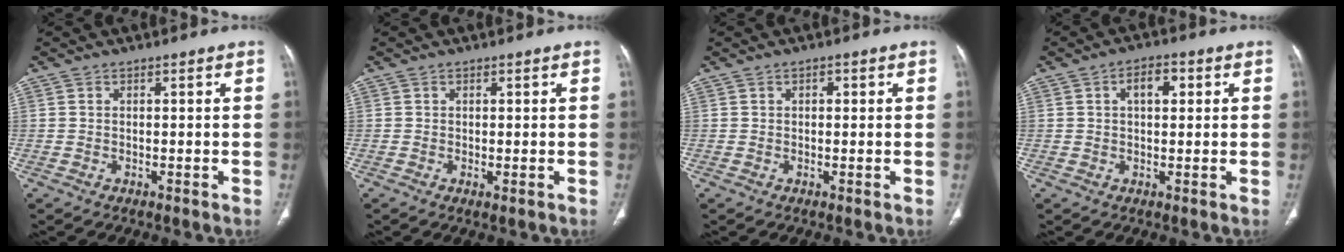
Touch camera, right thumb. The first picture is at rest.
{"total": 0.8, "force": [-0.2, 0.3, 0.7], "torque": [-0.017, -0.004, -0.002]}
{"total": 1.0, "force": [0.4, 0.6, 0.8], "torque": [-0.008, -0.002, 0.004]}
{"total": 4.7, "force": [1.4, 2.5, 3.7], "torque": [-0.046, 0.003, 0.018]}